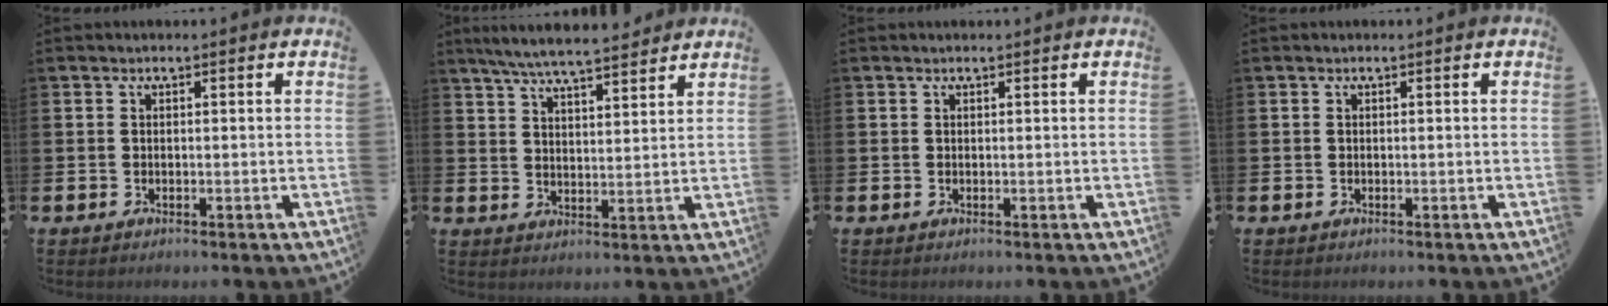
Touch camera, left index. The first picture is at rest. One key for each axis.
{"total": 6.3, "fx": 6.0, "fy": 0.4, "fz": 1.9, "tx": -0.052, "ty": -0.027, "tz": 0.107}
{"total": 0.0}
{"total": 0.0}